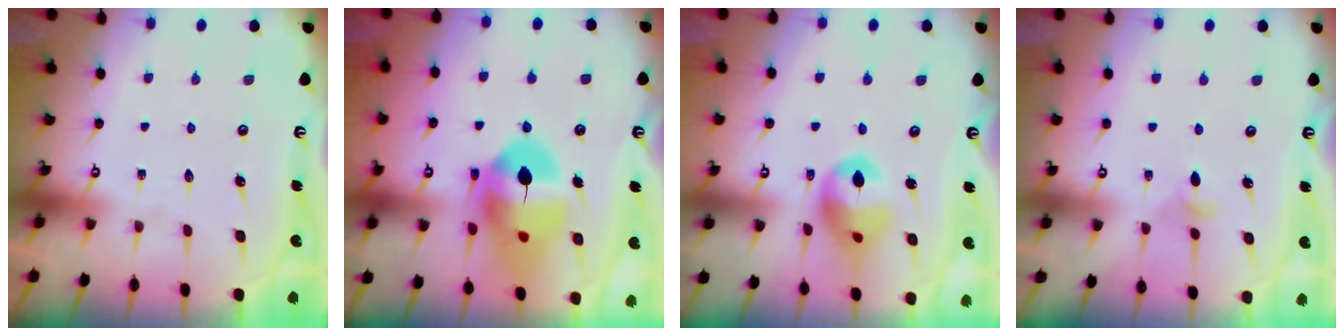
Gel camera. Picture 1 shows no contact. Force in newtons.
{"total": 17.0, "press": 16.9, "slide": 2.0}
{"total": 12.2, "press": 12.1, "slide": 1.4}
{"total": 3.8, "press": 3.7, "slide": 0.8}